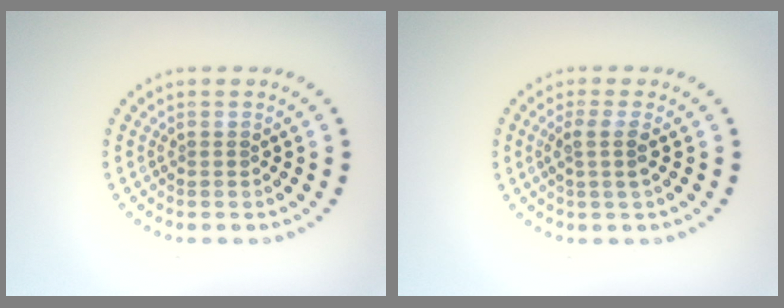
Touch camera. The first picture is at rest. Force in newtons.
{"total": 1.9, "press": 1.5, "slide": 1.2}